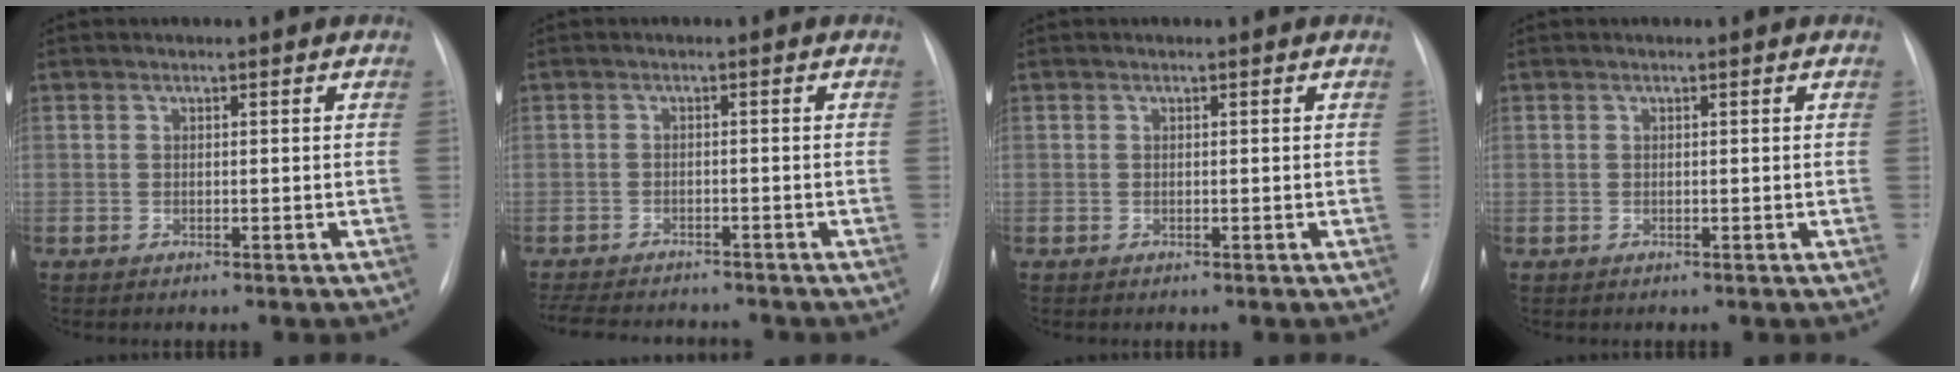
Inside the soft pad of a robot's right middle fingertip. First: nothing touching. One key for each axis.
{"total": 10.2, "fx": -9.3, "fy": 2.4, "fz": 3.5, "tx": -0.070, "ty": -0.007, "tz": -0.128}
{"total": 0.0}
{"total": 0.0}